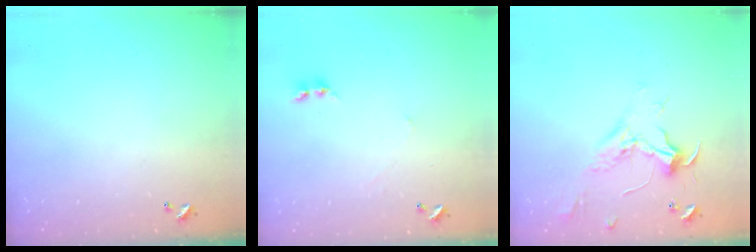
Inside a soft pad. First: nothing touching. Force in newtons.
{"total": 2.3, "press": 2.3, "slide": 0.3}
{"total": 2.4, "press": 2.3, "slide": 0.7}